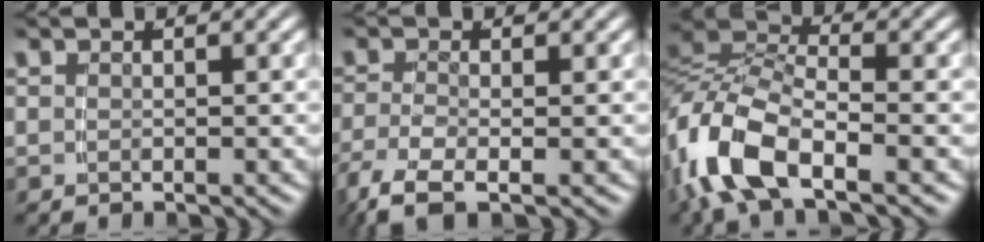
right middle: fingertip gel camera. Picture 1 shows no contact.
{"total": 3.9, "force": [-2.2, 1.6, 2.9], "torque": [-0.076, -0.026, -0.021]}
{"total": 7.9, "force": [-1.7, 4.8, 6.0], "torque": [-0.148, -0.018, -0.028]}